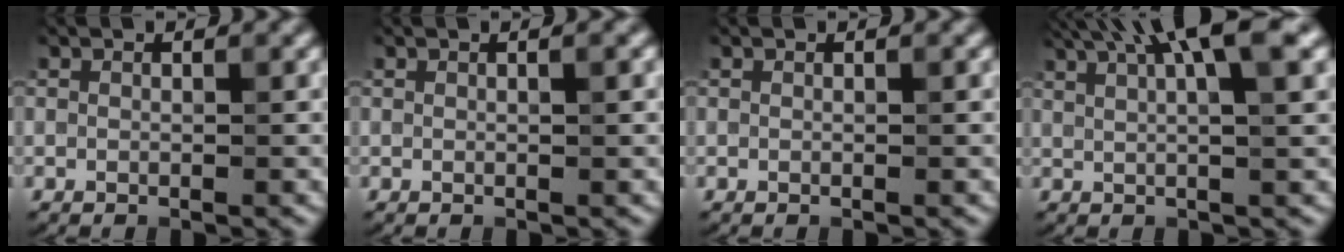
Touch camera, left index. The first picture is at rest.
{"total": 1.4, "force": [0.3, 0.4, 1.3], "torque": [-0.013, 0.006, 0.000]}
{"total": 0.0}
{"total": 9.4, "force": [5.2, 2.2, 7.6], "torque": [-0.085, 0.036, 0.054]}